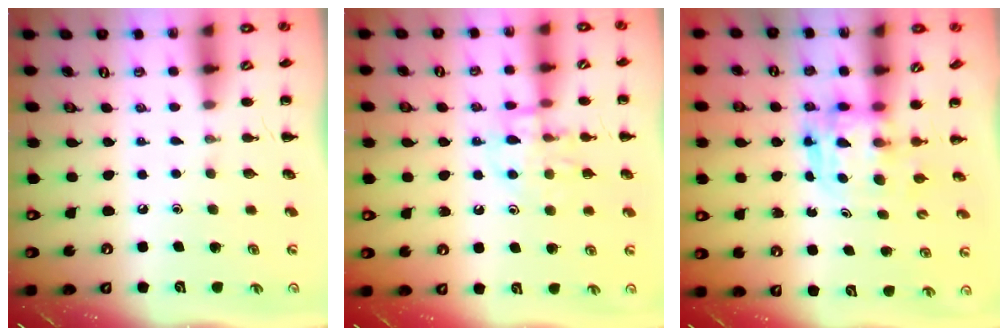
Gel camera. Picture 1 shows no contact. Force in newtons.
{"total": 12.0, "press": 12.0, "slide": 1.0}
{"total": 3.8, "press": 3.8, "slide": 0.2}